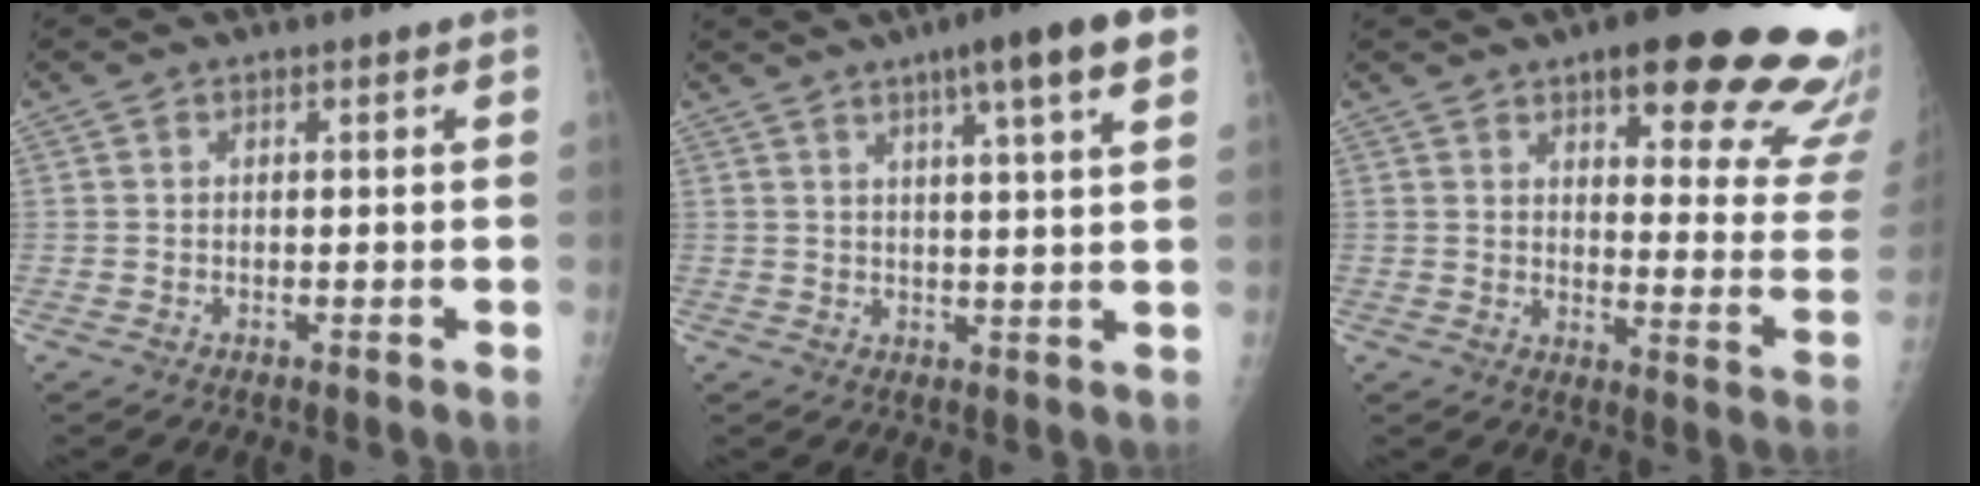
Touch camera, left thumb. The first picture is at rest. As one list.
[{"total": 11.3, "force": [6.1, 0.9, 9.4], "torque": [-0.132, -0.011, 0.082]}, {"total": 24.3, "force": [15.3, 7.2, 17.5], "torque": [-0.169, -0.068, 0.187]}]